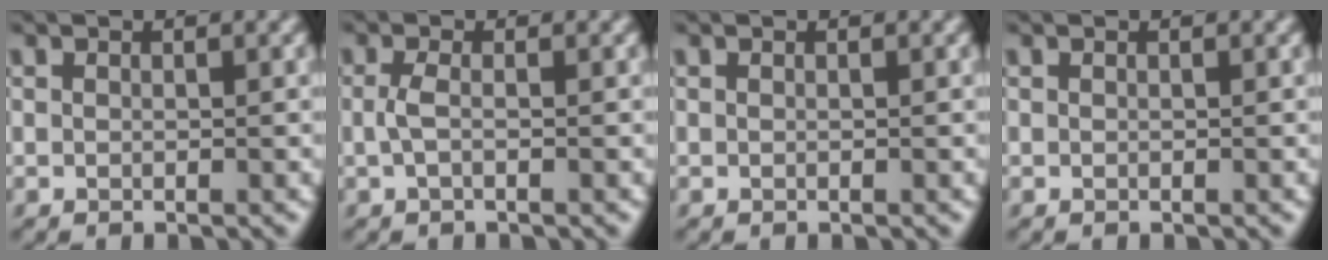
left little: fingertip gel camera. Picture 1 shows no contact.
{"total": 1.2, "force": [-0.3, 0.5, 1.1], "torque": [-0.030, 0.003, -0.009]}
{"total": 0.0}
{"total": 0.0}